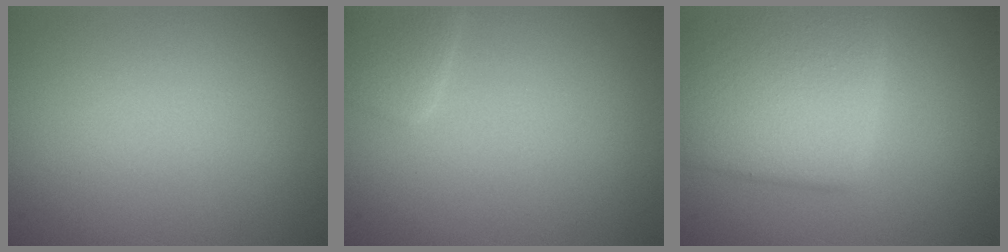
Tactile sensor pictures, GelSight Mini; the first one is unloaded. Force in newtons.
{"total": 2.0, "press": 2.0, "slide": 0.0}
{"total": 6.3, "press": 6.3, "slide": 0.2}